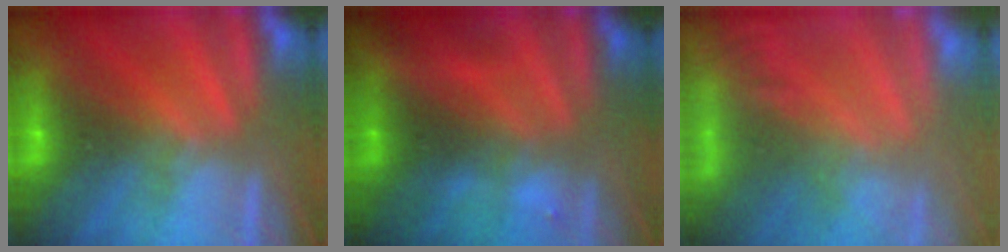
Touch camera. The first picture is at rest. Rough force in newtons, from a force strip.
{"total": 5.7}
{"total": 5.6}